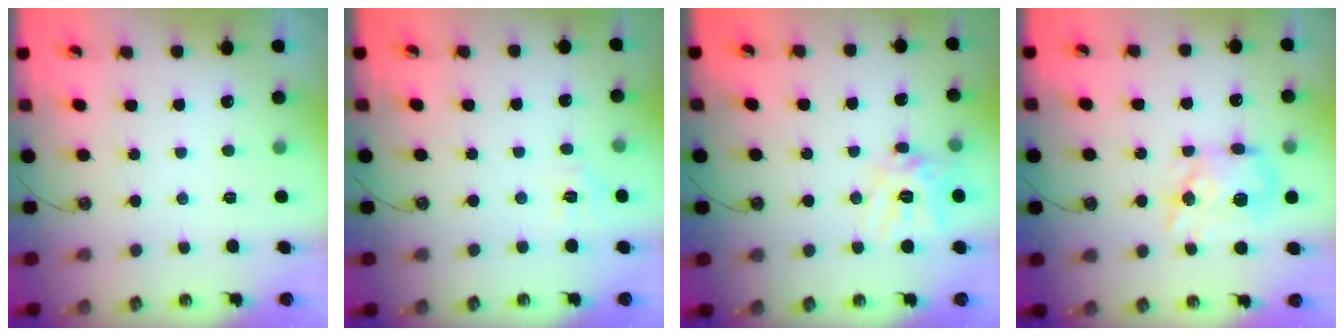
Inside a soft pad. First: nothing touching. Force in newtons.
{"total": 5.2, "press": 5.1, "slide": 0.6}
{"total": 12.8, "press": 12.7, "slide": 1.4}
{"total": 12.2, "press": 12.1, "slide": 1.0}